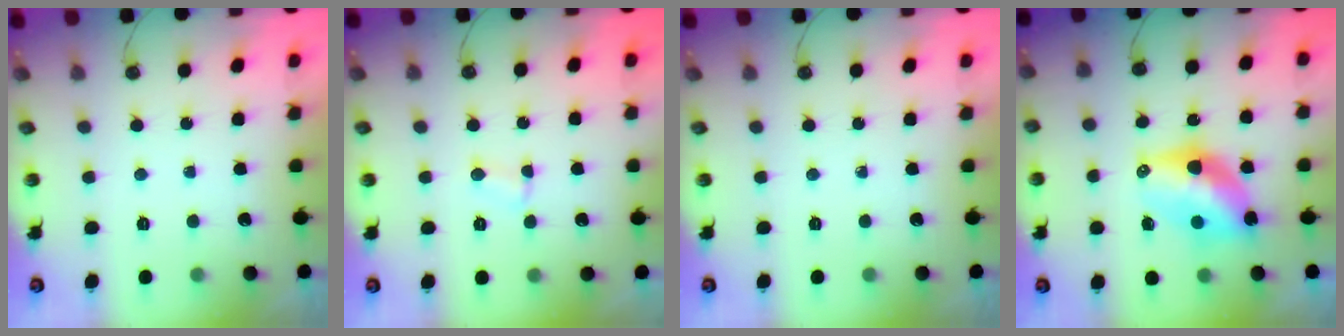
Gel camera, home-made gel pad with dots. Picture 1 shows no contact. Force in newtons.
{"total": 3.6, "press": 3.6, "slide": 0.4}
{"total": 0.0}
{"total": 10.5, "press": 10.5, "slide": 1.0}